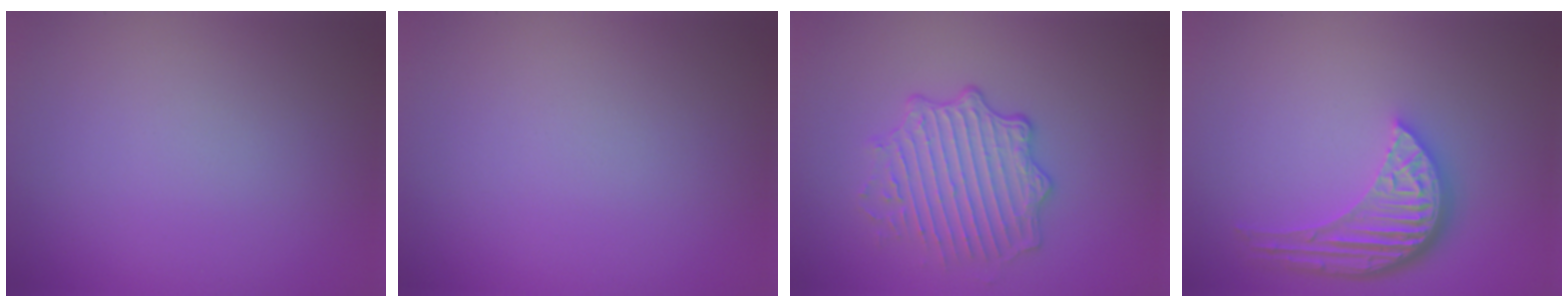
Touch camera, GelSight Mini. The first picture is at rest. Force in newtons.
{"total": 0.0}
{"total": 4.2, "press": 3.8, "slide": 1.8}
{"total": 5.2, "press": 3.9, "slide": 3.5}